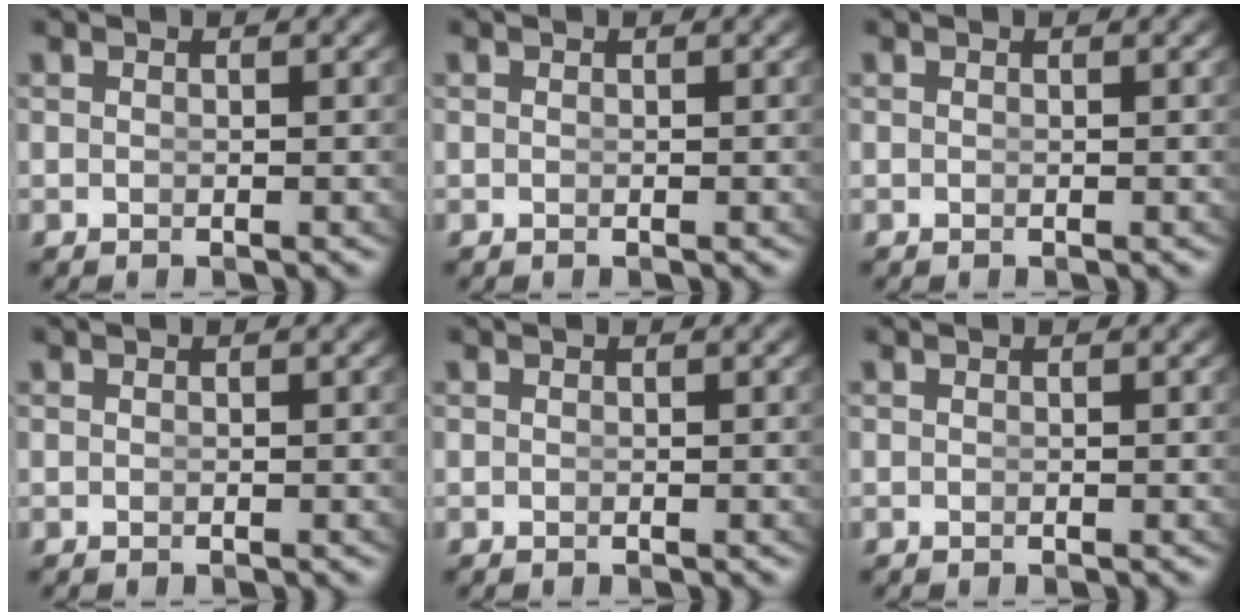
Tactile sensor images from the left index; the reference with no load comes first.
{"total": 0.0}
{"total": 0.0}
{"total": 0.0}
{"total": 0.0}
{"total": 0.0}